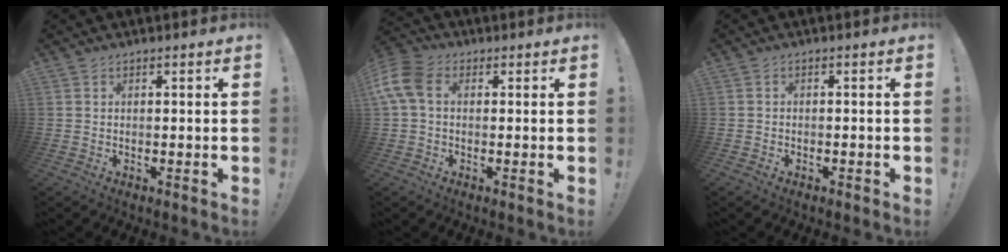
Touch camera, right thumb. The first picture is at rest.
{"total": 9.2, "force": [1.5, 5.8, 7.0], "torque": [-0.151, 0.004, 0.033]}
{"total": 1.0, "force": [-0.9, 0.4, 0.1], "torque": [0.000, 0.002, -0.016]}